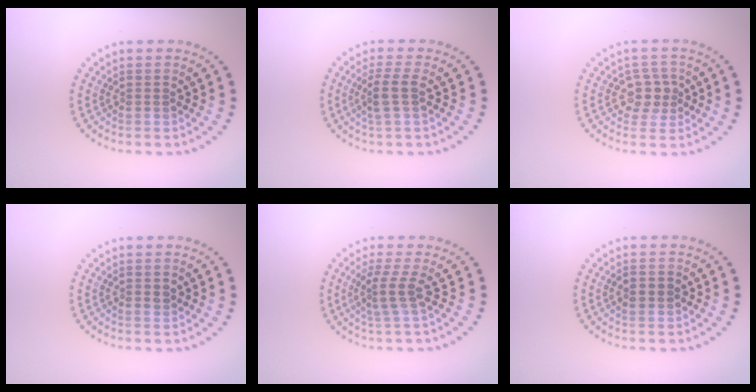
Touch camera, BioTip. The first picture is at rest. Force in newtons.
{"total": 2.3, "press": 1.8, "slide": 1.4}
{"total": 2.4, "press": 2.2, "slide": 1.1}
{"total": 0.7, "press": 0.7, "slide": 0.0}
{"total": 2.3, "press": 1.6, "slide": 1.7}
{"total": 1.1, "press": 1.1, "slide": 0.2}